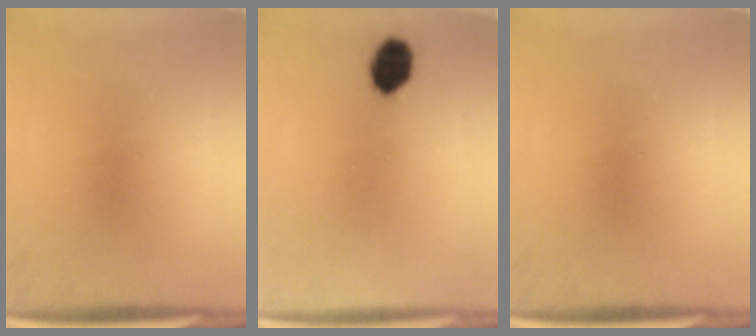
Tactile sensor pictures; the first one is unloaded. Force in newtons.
{"total": 6.4}
{"total": 0.0}